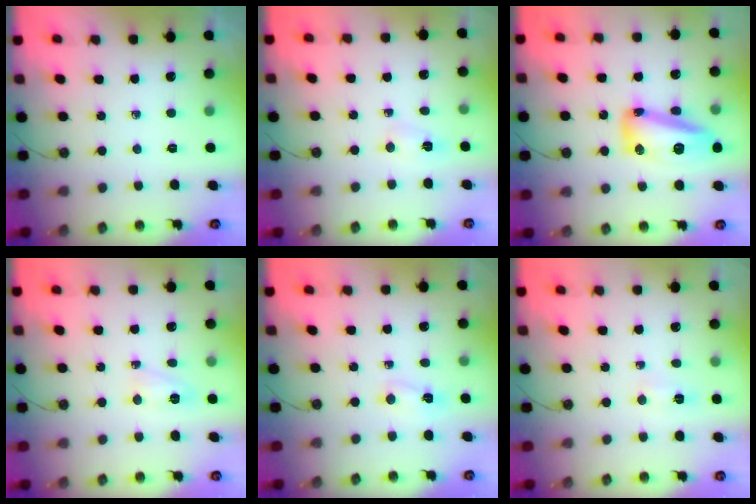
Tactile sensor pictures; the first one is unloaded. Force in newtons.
{"total": 2.7, "press": 2.7, "slide": 0.4}
{"total": 14.1, "press": 14.0, "slide": 1.4}
{"total": 3.9, "press": 3.9, "slide": 0.7}
{"total": 2.1, "press": 2.0, "slide": 0.5}
{"total": 2.6, "press": 2.6, "slide": 0.3}